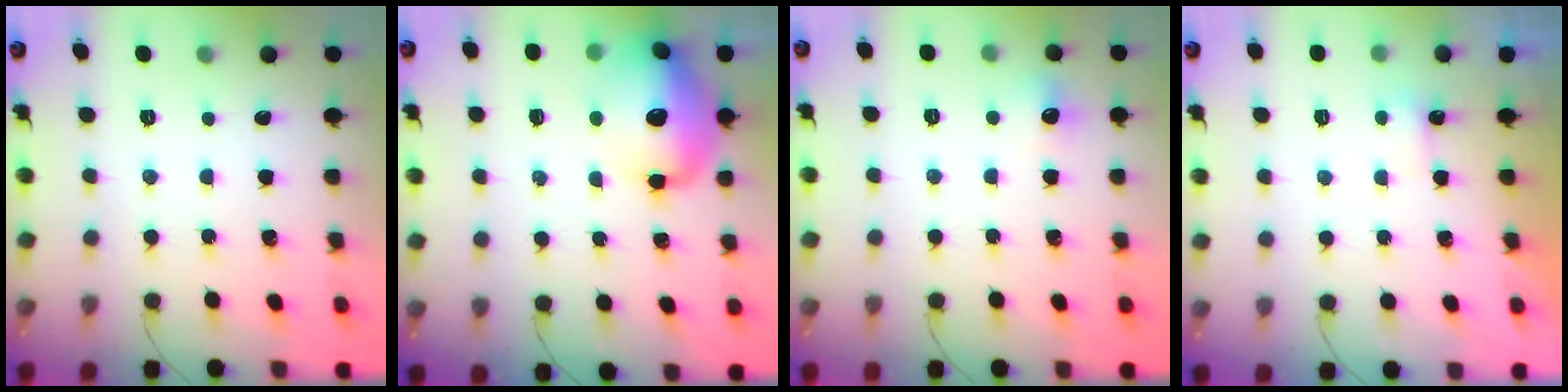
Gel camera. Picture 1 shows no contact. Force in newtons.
{"total": 15.5, "press": 15.1, "slide": 3.7}
{"total": 6.0, "press": 5.9, "slide": 1.1}
{"total": 2.8, "press": 2.7, "slide": 0.7}